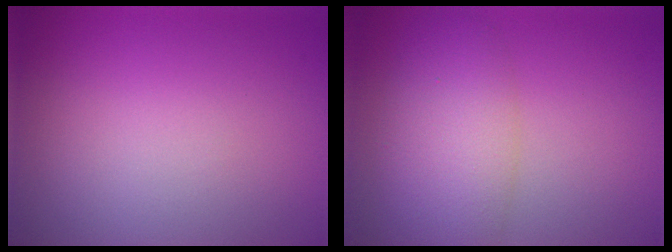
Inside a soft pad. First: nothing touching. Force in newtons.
{"total": 5.7, "press": 5.7, "slide": 0.5}